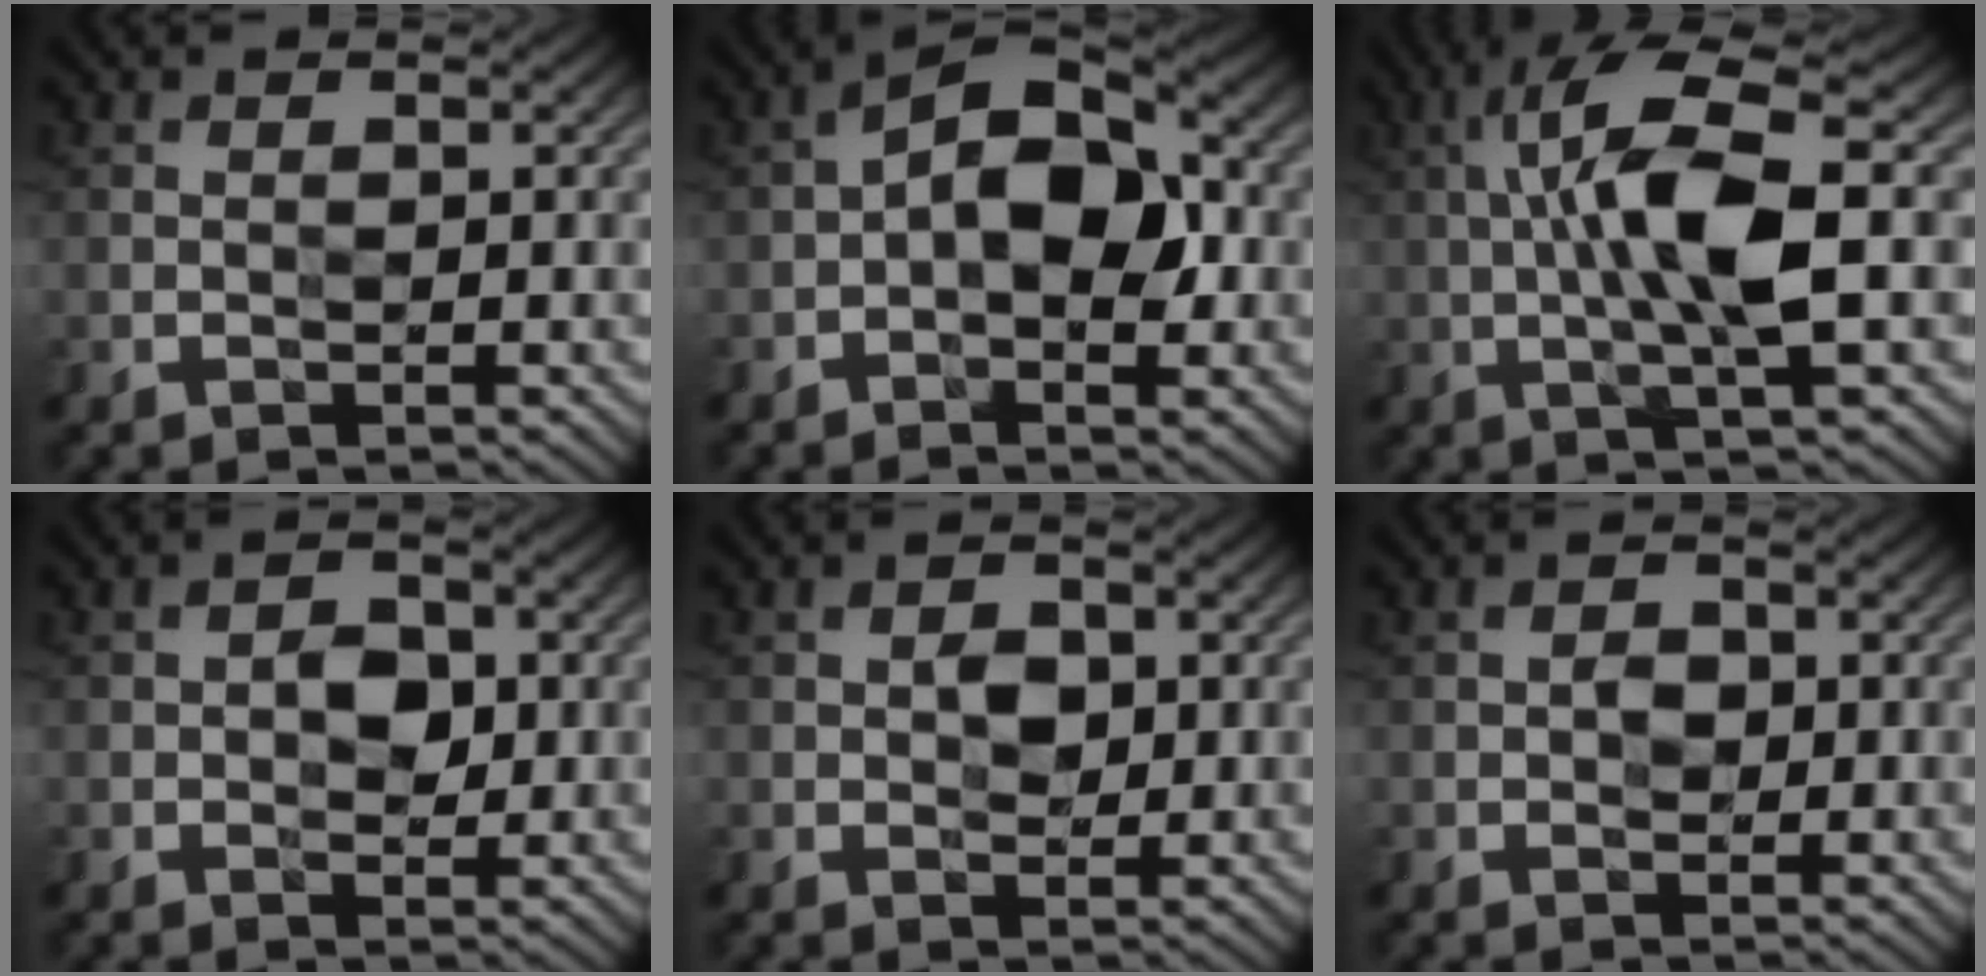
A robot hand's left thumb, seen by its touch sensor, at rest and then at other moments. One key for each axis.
{"total": 9.9, "fx": -0.2, "fy": 5.5, "fz": 8.2, "tx": -0.125, "ty": 0.022, "tz": -0.018}
{"total": 11.5, "fx": 0.7, "fy": 3.0, "fz": 11.1, "tx": -0.212, "ty": 0.021, "tz": 0.006}
{"total": 3.1, "fx": 0.0, "fy": 2.2, "fz": 2.2, "tx": -0.036, "ty": -0.001, "tz": -0.004}
{"total": 2.4, "fx": 0.3, "fy": 1.7, "fz": 1.6, "tx": -0.027, "ty": -0.003, "tz": 0.001}
{"total": 1.7, "fx": -0.1, "fy": 1.3, "fz": 1.1, "tx": -0.020, "ty": -0.001, "tz": -0.005}